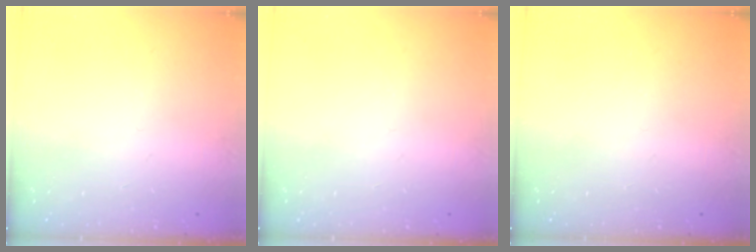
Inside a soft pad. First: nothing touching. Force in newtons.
{"total": 0.0}
{"total": 0.0}